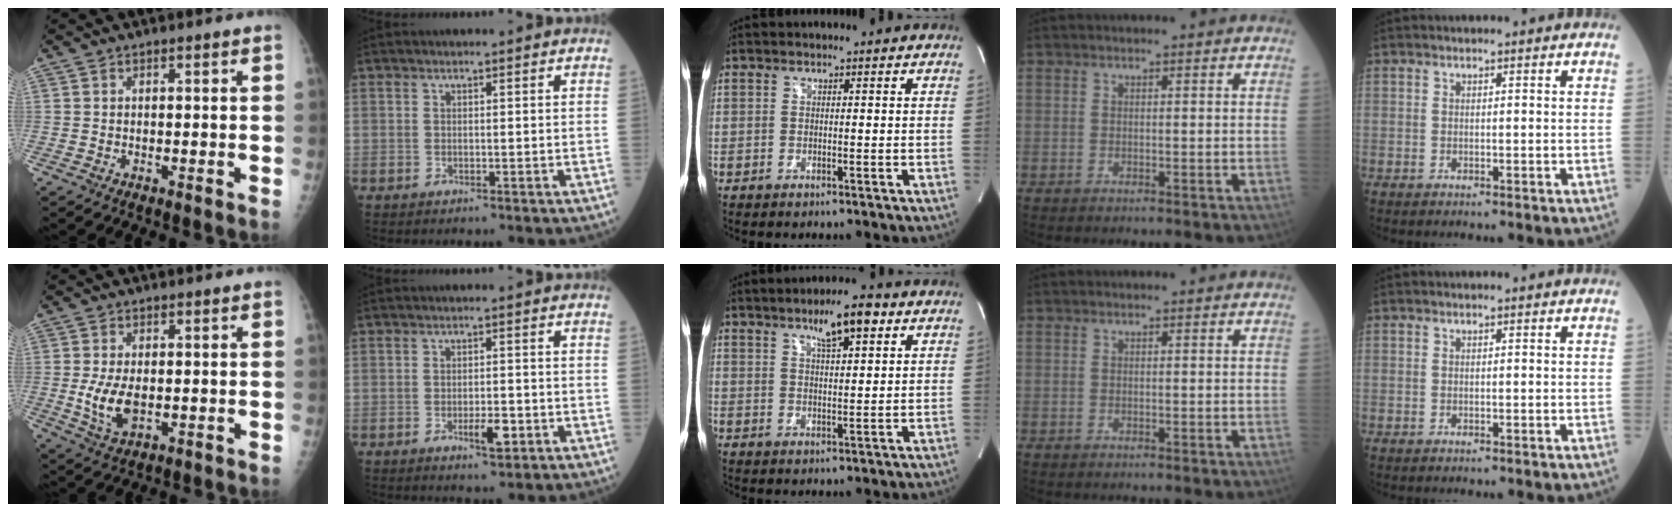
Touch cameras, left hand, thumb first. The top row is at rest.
{"thumb": {"total": 6.3, "force": [-0.6, 3.3, 5.3], "torque": [-0.102, -0.014, -0.003]}, "index": {"total": 3.7, "force": [-1.6, 1.1, 3.2], "torque": [-0.054, 0.001, -0.022]}, "middle": {"total": 7.0, "force": [4.1, 1.1, 5.6], "torque": [-0.095, 0.007, 0.066]}}